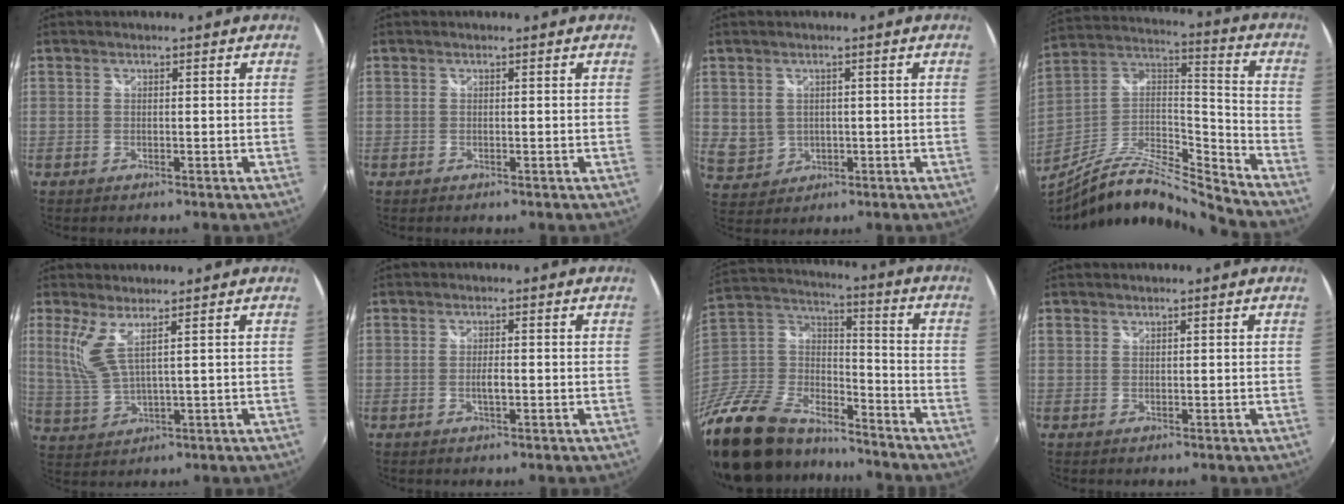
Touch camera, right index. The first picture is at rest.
{"total": 0.0}
{"total": 4.6, "force": [1.0, 4.0, 2.0], "torque": [-0.039, 0.000, 0.035]}
{"total": 17.4, "force": [-15.8, 1.2, 7.4], "torque": [-0.136, -0.004, -0.290]}
{"total": 5.4, "force": [2.9, 0.6, 4.5], "torque": [-0.109, -0.011, 0.067]}
{"total": 2.1, "force": [-0.4, 0.5, 2.0], "torque": [-0.035, -0.002, -0.007]}
{"total": 27.6, "force": [-20.4, 12.5, 13.7], "torque": [-0.318, 0.005, -0.346]}
{"total": 0.6, "force": [0.4, 0.4, 0.0], "torque": [-0.001, 0.001, 0.007]}